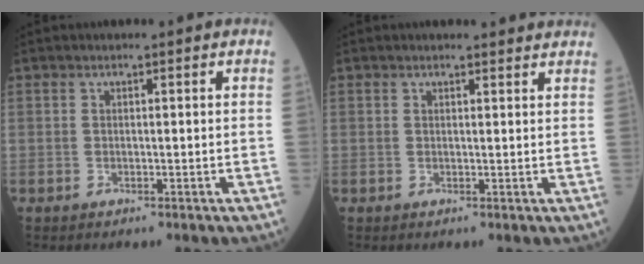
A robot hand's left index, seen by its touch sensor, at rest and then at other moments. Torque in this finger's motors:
{"motor_torque": [0.02, -0.04, 0.00, 0.02]}